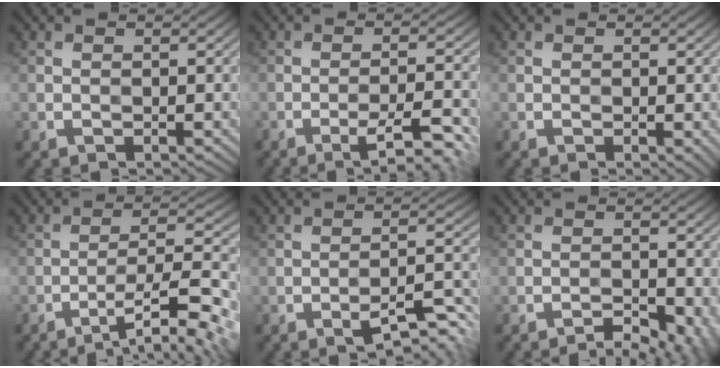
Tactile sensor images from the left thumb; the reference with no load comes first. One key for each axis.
{"total": 6.2, "fx": -3.6, "fy": 1.0, "fz": 4.9, "tx": -0.086, "ty": 0.007, "tz": -0.053}
{"total": 0.8, "fx": -0.1, "fy": 0.4, "fz": 0.7, "tx": -0.011, "ty": -0.004, "tz": -0.002}
{"total": 11.1, "fx": -7.0, "fy": 2.2, "fz": 8.3, "tx": -0.143, "ty": 0.008, "tz": -0.107}
{"total": 6.2, "fx": -4.1, "fy": 1.0, "fz": 4.5, "tx": -0.070, "ty": 0.012, "tz": -0.060}
{"total": 3.9, "fx": -2.8, "fy": 0.9, "fz": 2.6, "tx": -0.042, "ty": 0.002, "tz": -0.041}